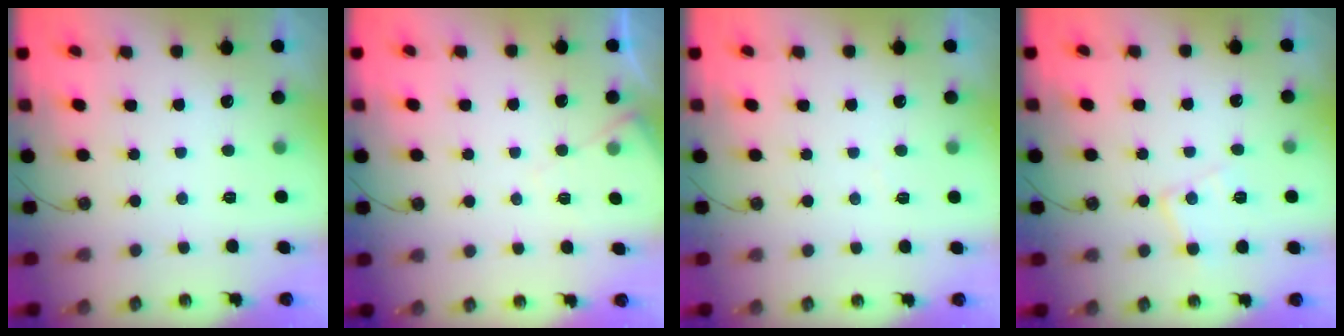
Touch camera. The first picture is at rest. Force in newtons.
{"total": 5.6, "press": 5.6, "slide": 0.9}
{"total": 3.5, "press": 3.5, "slide": 0.6}
{"total": 9.1, "press": 9.0, "slide": 0.6}